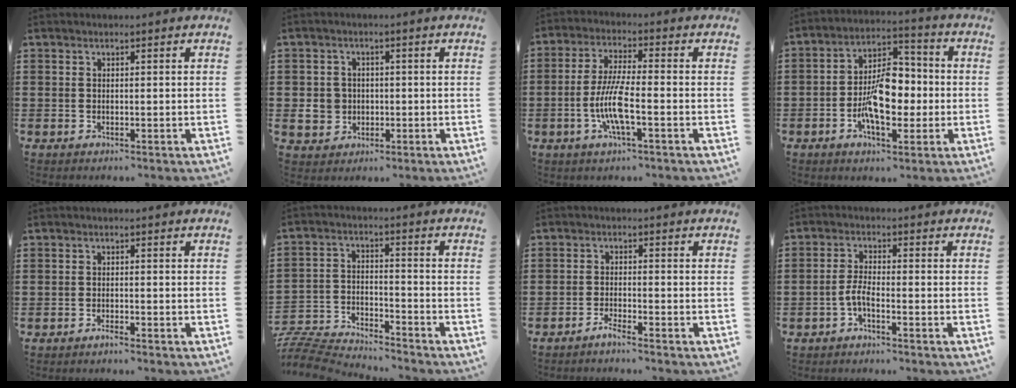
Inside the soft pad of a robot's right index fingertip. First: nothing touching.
{"total": 4.2, "force": [-0.6, 3.8, 1.5], "torque": [-0.048, 0.005, -0.015]}
{"total": 7.8, "force": [-2.4, 1.7, 7.3], "torque": [-0.163, -0.013, -0.053]}
{"total": 9.5, "force": [-1.8, 4.9, 7.9], "torque": [-0.141, 0.002, -0.037]}
{"total": 1.1, "force": [-1.0, -0.2, 0.5], "torque": [-0.009, -0.005, -0.017]}
{"total": 7.1, "force": [-7.1, 0.3, 0.5], "torque": [-0.028, 0.001, -0.146]}
{"total": 2.0, "force": [-1.9, -0.5, 0.6], "torque": [-0.010, 0.000, -0.034]}
{"total": 2.9, "force": [-1.6, 0.6, 2.4], "torque": [-0.065, -0.007, -0.036]}